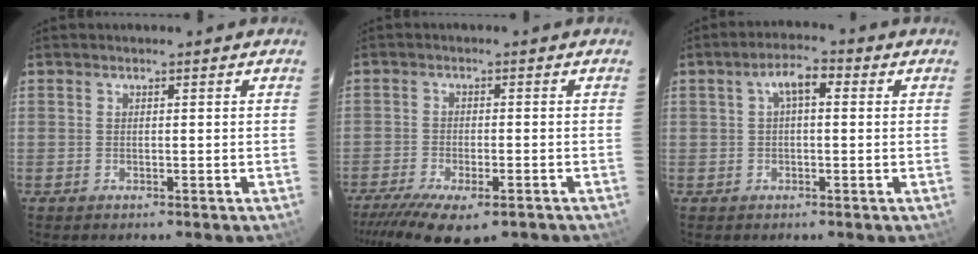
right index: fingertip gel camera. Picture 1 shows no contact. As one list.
[{"total": 12.7, "force": [-9.4, 4.1, 7.4], "torque": [-0.162, -0.044, -0.150]}, {"total": 4.4, "force": [0.9, 1.9, 3.8], "torque": [-0.068, 0.018, 0.017]}]